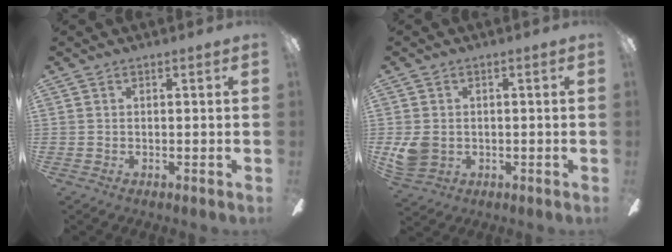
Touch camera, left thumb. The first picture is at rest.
{"total": 5.5, "force": [0.1, 4.6, 2.9], "torque": [-0.058, 0.007, 0.006]}